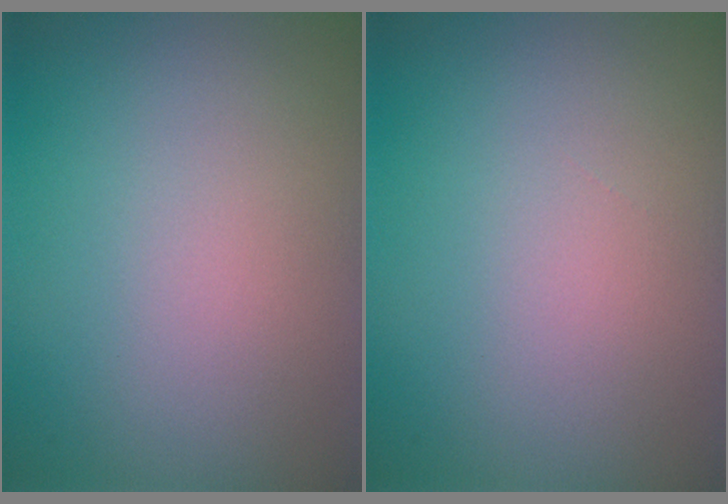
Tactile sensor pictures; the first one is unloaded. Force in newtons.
{"total": 0.0}